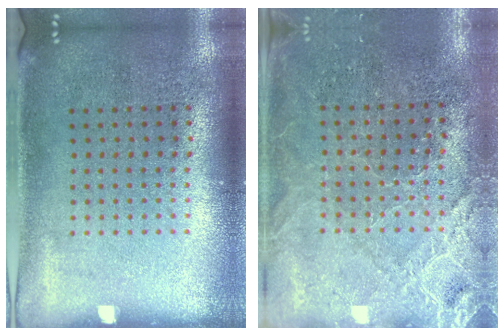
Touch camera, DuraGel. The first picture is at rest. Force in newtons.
{"total": 2.8, "press": 2.8, "slide": 0.3}